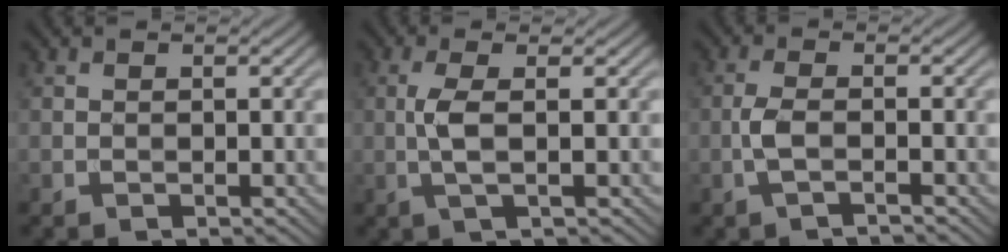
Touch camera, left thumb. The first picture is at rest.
{"total": 3.5, "force": [0.1, 0.6, 3.4], "torque": [-0.078, 0.003, -0.002]}
{"total": 2.9, "force": [-1.2, 0.6, 2.6], "torque": [-0.058, 0.005, -0.033]}